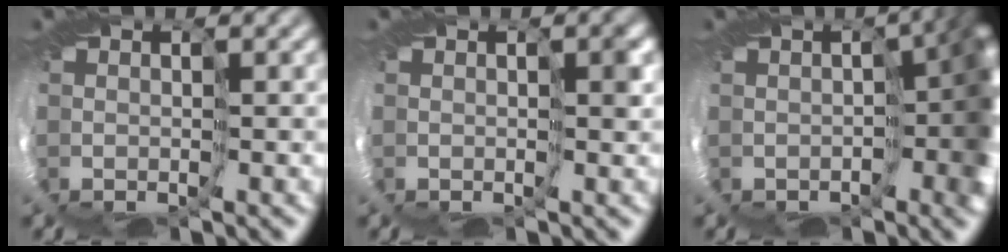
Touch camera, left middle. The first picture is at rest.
{"total": 0.9, "force": [0.1, 0.2, 0.9], "torque": [-0.012, 0.001, 0.002]}
{"total": 6.8, "force": [-0.4, 2.5, 6.3], "torque": [-0.076, -0.012, -0.006]}